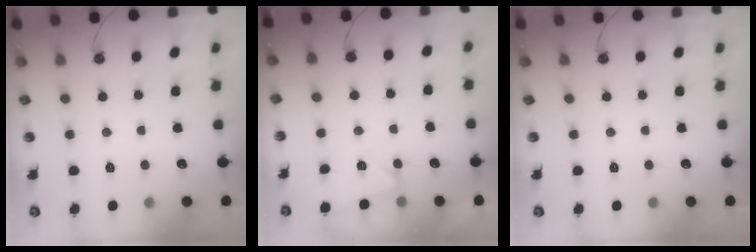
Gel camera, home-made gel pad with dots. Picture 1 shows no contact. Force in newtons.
{"total": 3.4, "press": 2.7, "slide": 2.0}
{"total": 0.0}